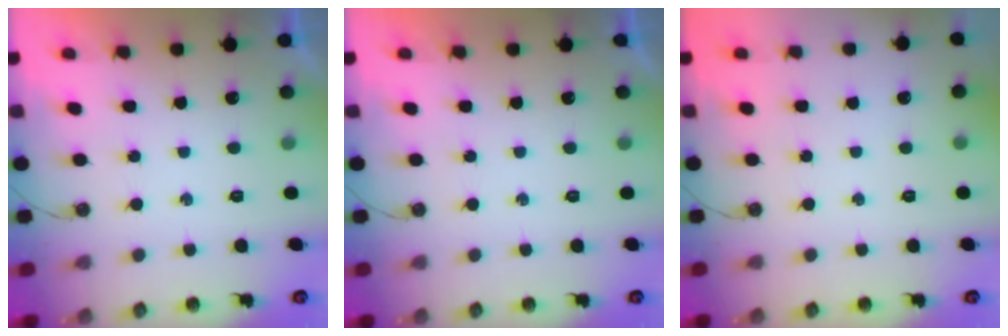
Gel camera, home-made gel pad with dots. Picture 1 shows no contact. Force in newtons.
{"total": 0.0}
{"total": 0.0}